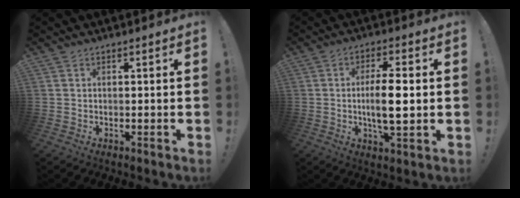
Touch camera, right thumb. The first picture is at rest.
{"total": 10.3, "force": [-0.5, 2.5, 9.9], "torque": [-0.189, -0.005, -0.019]}